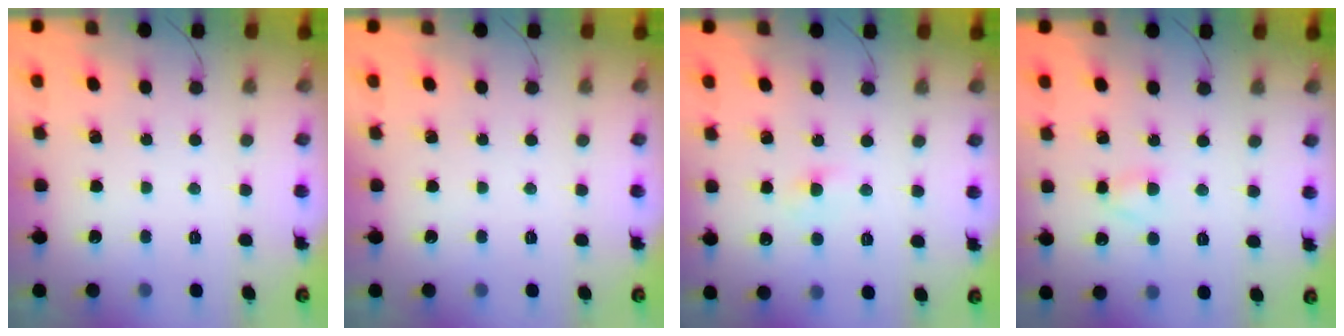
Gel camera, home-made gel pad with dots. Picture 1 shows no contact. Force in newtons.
{"total": 0.0}
{"total": 2.3, "press": 2.1, "slide": 0.9}
{"total": 2.7, "press": 2.6, "slide": 0.9}